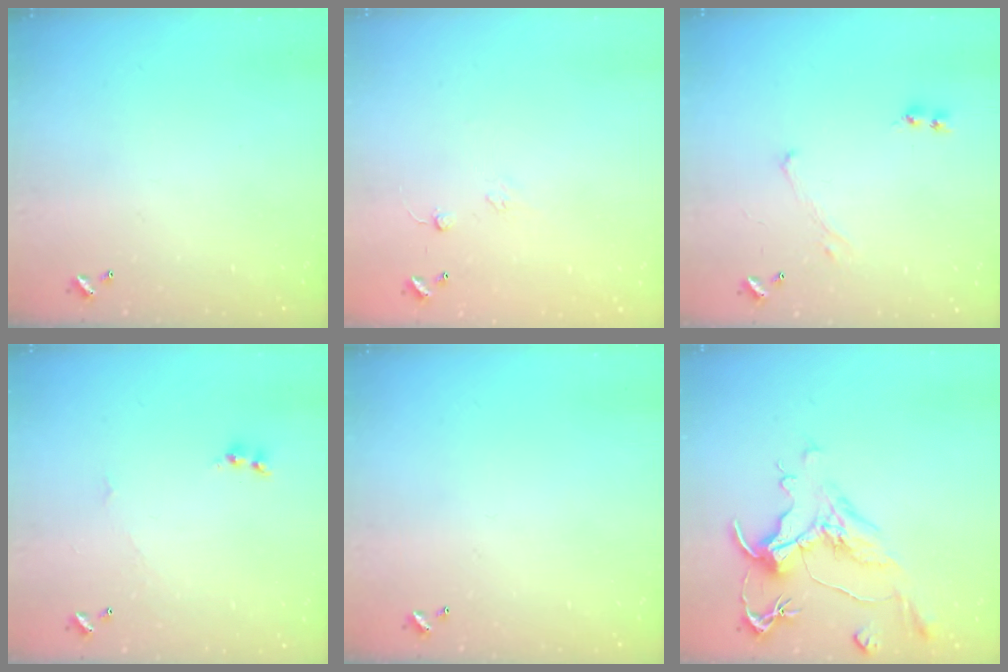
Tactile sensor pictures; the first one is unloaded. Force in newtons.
{"total": 6.7, "press": 6.6, "slide": 0.6}
{"total": 0.0}
{"total": 1.6, "press": 1.6, "slide": 0.2}
{"total": 0.0}
{"total": 1.1, "press": 0.0, "slide": 1.1}